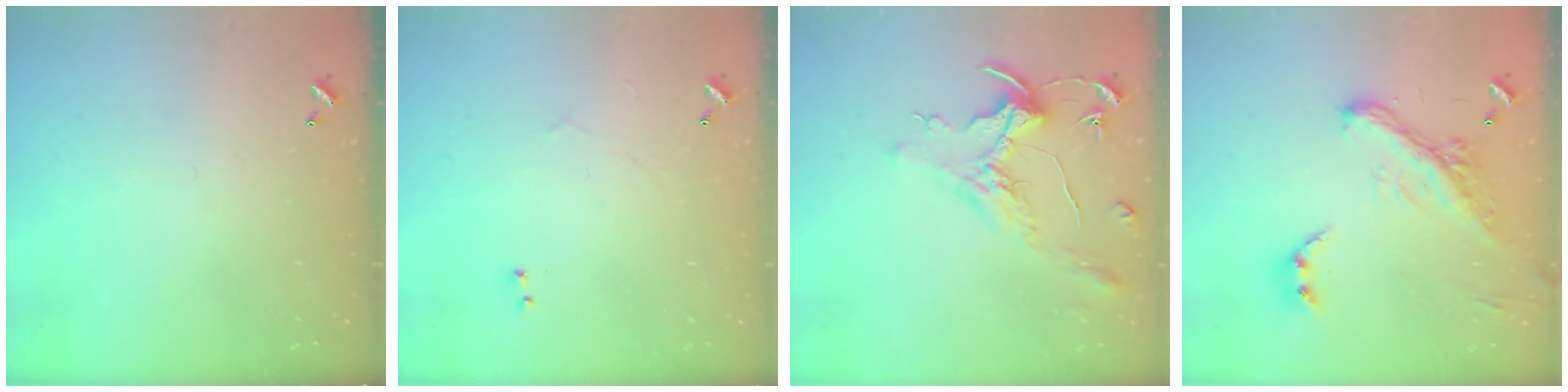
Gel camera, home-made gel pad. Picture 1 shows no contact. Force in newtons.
{"total": 1.0, "press": 0.5, "slide": 0.8}
{"total": 1.6, "press": 1.4, "slide": 0.7}
{"total": 6.3, "press": 6.1, "slide": 1.4}